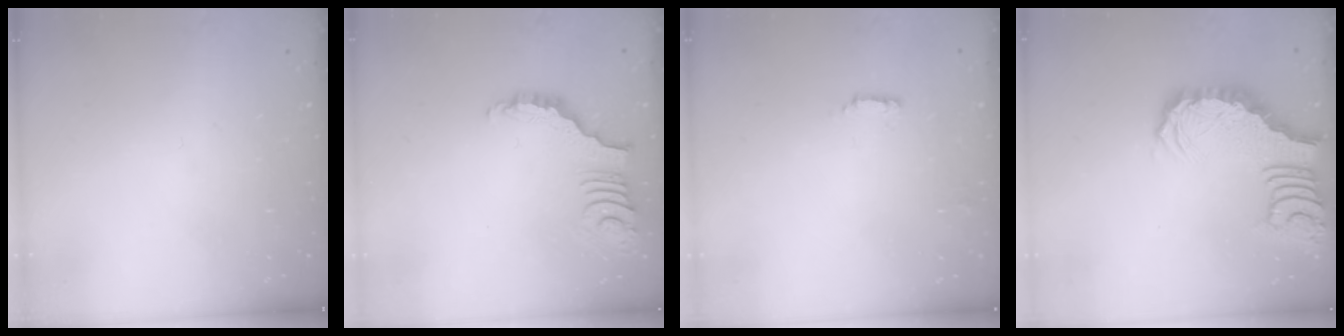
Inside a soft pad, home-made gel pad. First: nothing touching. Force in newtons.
{"total": 3.8, "press": 3.8, "slide": 0.7}
{"total": 1.4, "press": 1.4, "slide": 0.4}
{"total": 3.3, "press": 3.3, "slide": 0.8}